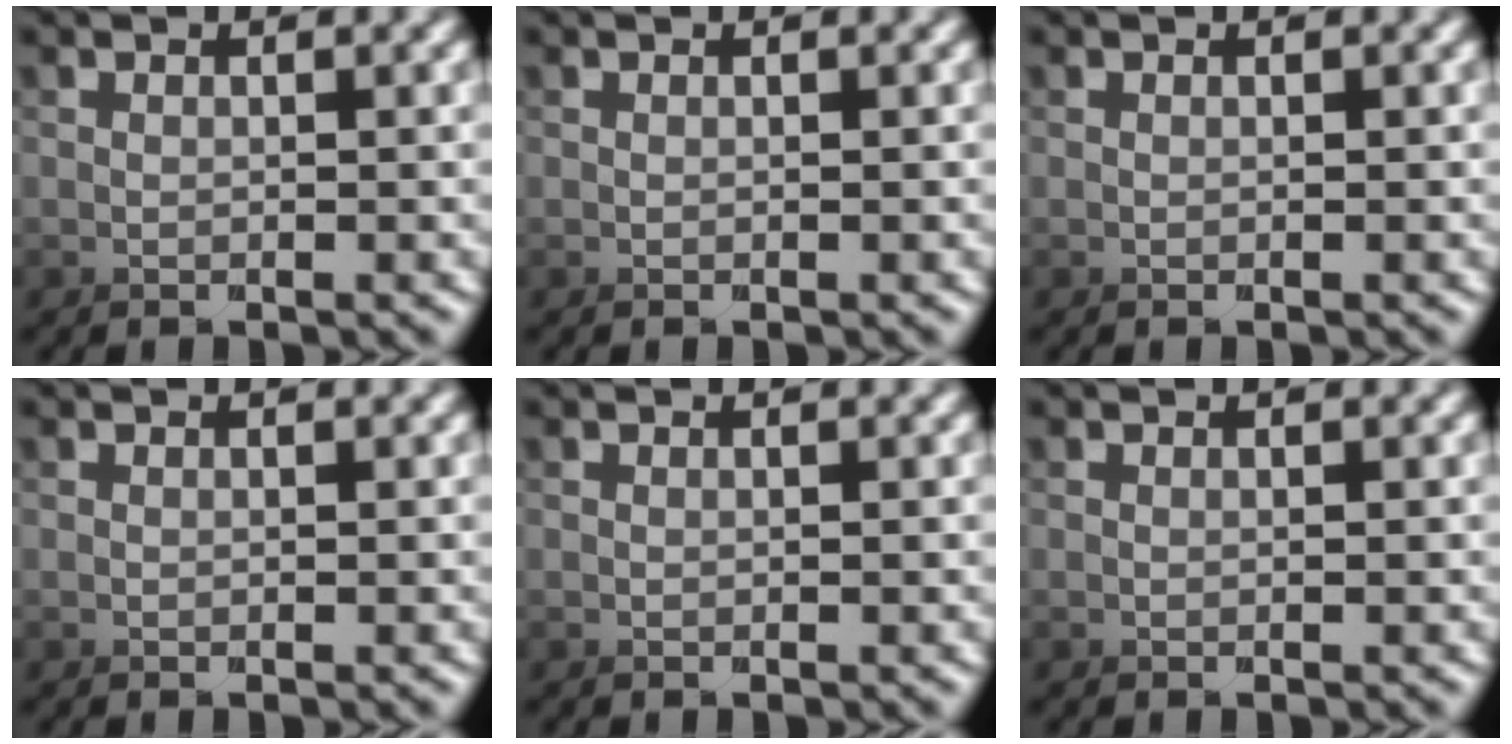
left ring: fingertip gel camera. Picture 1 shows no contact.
{"total": 0.0}
{"total": 0.0}
{"total": 0.0}
{"total": 0.0}
{"total": 0.0}